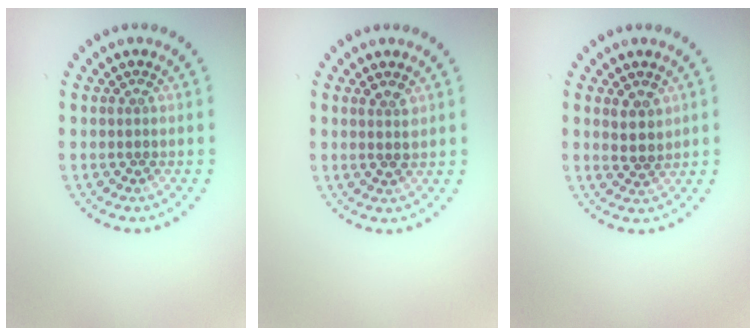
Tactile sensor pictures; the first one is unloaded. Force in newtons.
{"total": 1.3, "press": 1.3, "slide": 0.3}
{"total": 2.3, "press": 2.0, "slide": 1.2}